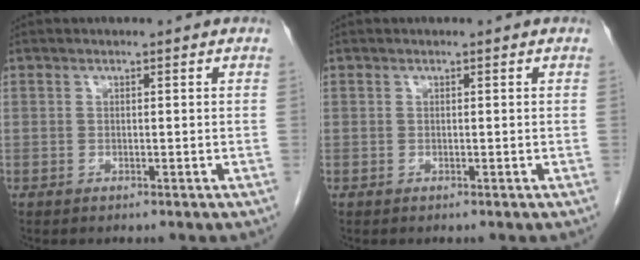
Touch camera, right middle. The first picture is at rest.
{"total": 0.0}